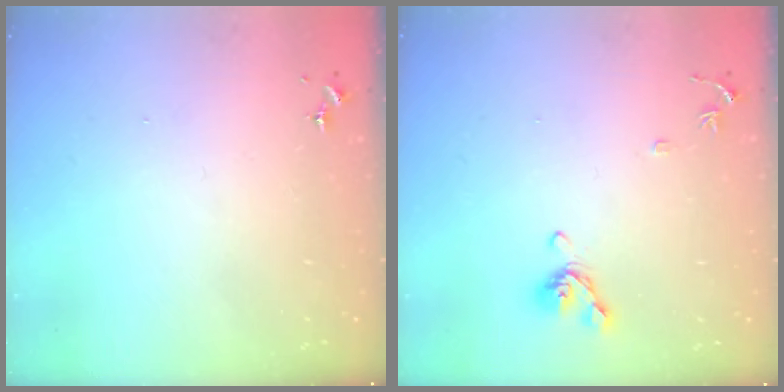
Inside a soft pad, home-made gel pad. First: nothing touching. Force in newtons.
{"total": 8.4, "press": 8.3, "slide": 1.5}